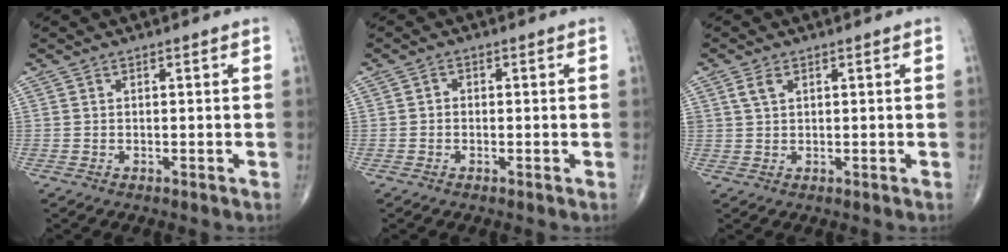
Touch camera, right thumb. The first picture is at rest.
{"total": 1.1, "force": [-0.1, 0.9, 0.5], "torque": [0.002, 0.005, -0.006]}
{"total": 2.4, "force": [1.2, 1.4, 1.6], "torque": [-0.030, 0.002, 0.028]}